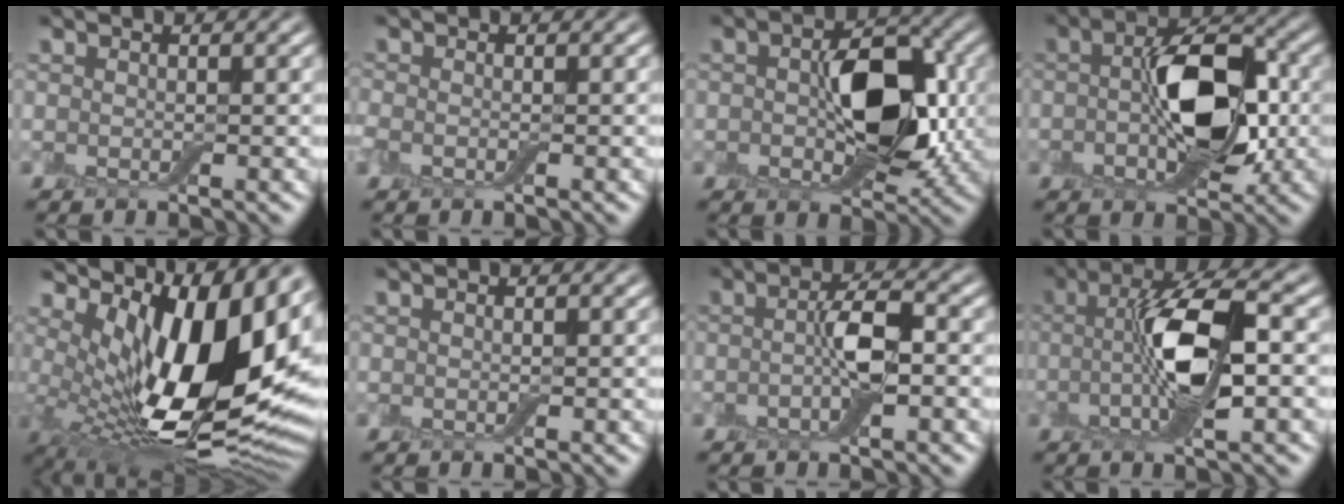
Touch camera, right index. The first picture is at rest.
{"total": 0.7, "force": [-0.5, 0.4, 0.3], "torque": [-0.009, -0.005, -0.012]}
{"total": 8.0, "force": [0.0, 4.8, 6.4], "torque": [-0.105, 0.000, 0.000]}
{"total": 8.3, "force": [-0.4, 4.5, 6.9], "torque": [-0.118, 0.003, -0.011]}
{"total": 15.3, "force": [3.3, 7.4, 12.9], "torque": [-0.199, -0.020, 0.063]}
{"total": 0.0}
{"total": 3.5, "force": [-0.6, 1.0, 3.3], "torque": [-0.063, 0.004, -0.014]}
{"total": 7.5, "force": [-0.3, 2.3, 7.2], "torque": [-0.133, 0.005, -0.010]}